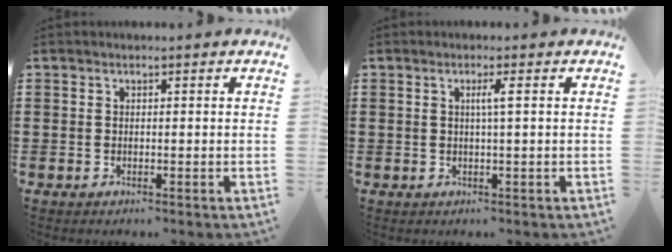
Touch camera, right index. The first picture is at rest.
{"total": 2.0, "force": [0.4, -0.2, 2.0], "torque": [-0.038, -0.002, 0.003]}